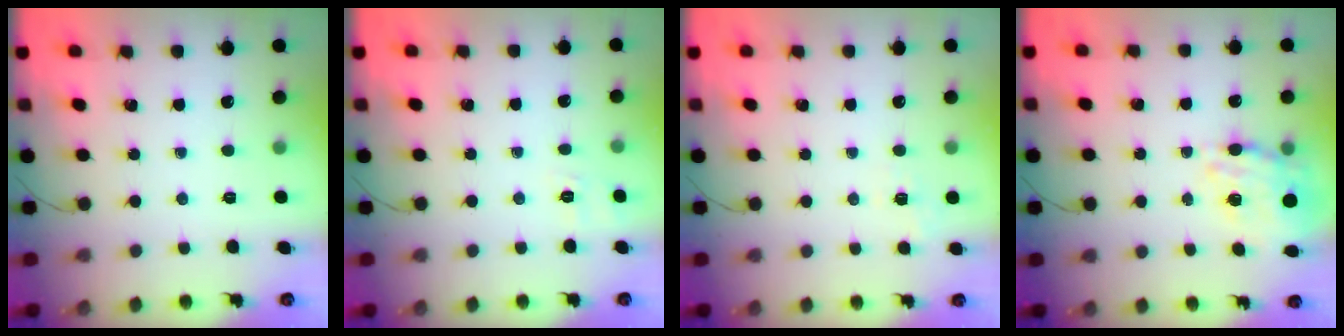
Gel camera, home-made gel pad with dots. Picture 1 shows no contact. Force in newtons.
{"total": 2.8, "press": 2.2, "slide": 1.8}
{"total": 1.4, "press": 0.2, "slide": 1.4}
{"total": 12.8, "press": 12.2, "slide": 3.8}